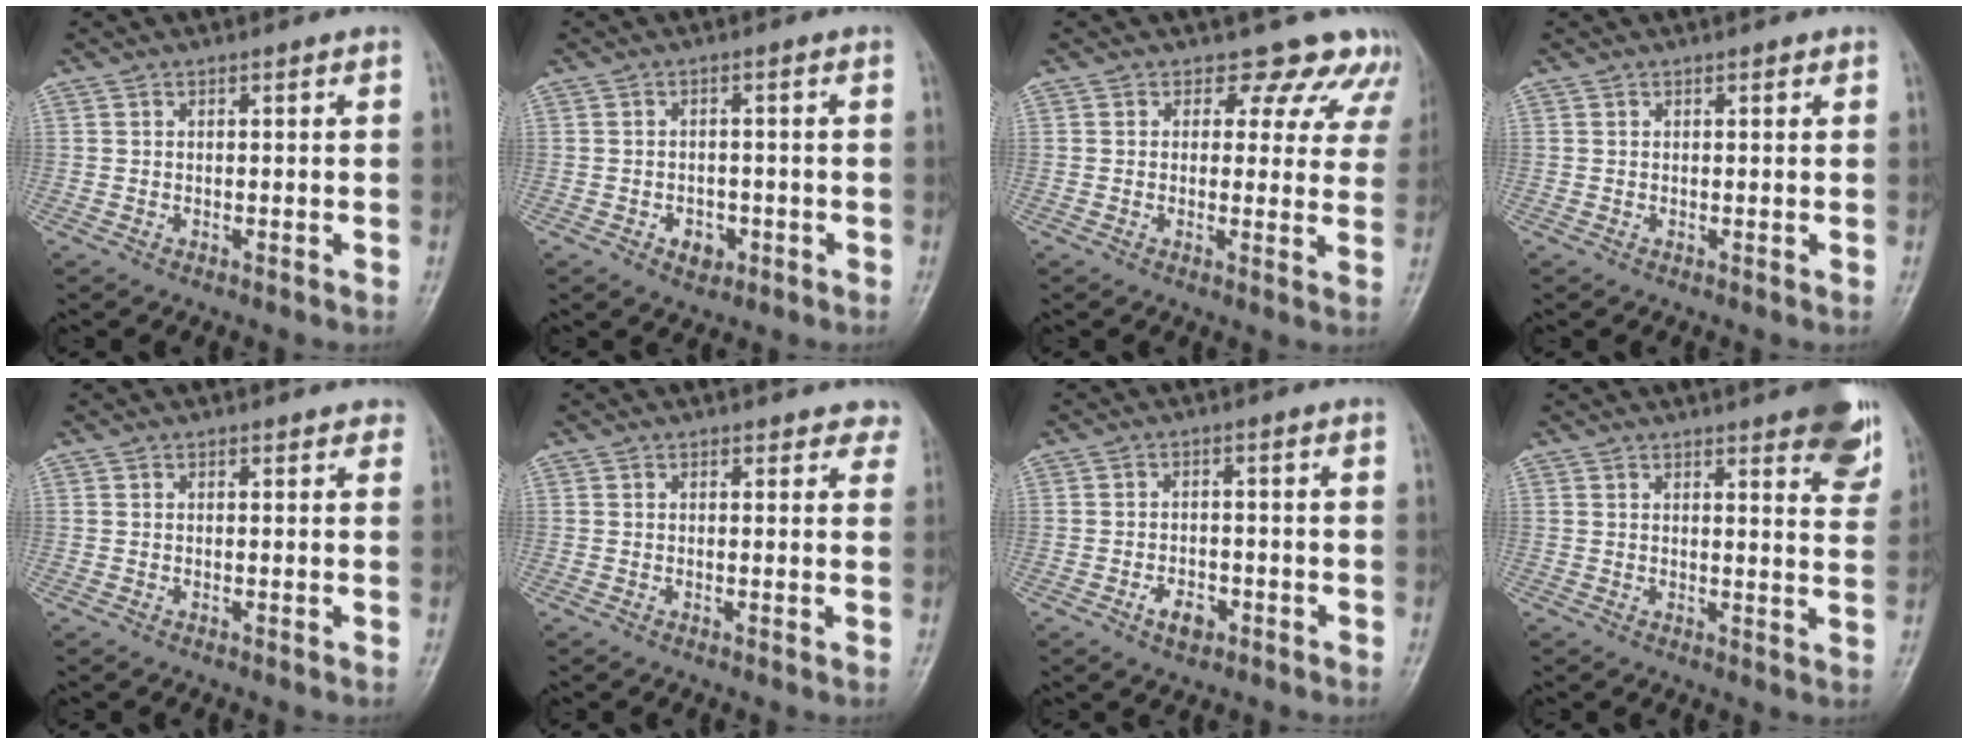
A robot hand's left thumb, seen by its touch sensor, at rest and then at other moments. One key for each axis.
{"total": 3.5, "fx": -1.5, "fy": 2.7, "fz": 1.8, "tx": -0.012, "ty": 0.008, "tz": -0.017}
{"total": 9.6, "fx": 8.1, "fy": 5.1, "fz": 1.3, "tx": 0.042, "ty": -0.035, "tz": 0.061}
{"total": 0.9, "fx": 0.5, "fy": 0.4, "fz": 0.6, "tx": -0.003, "ty": -0.001, "tz": 0.004}
{"total": 1.5, "fx": 1.1, "fy": 0.8, "fz": 0.5, "tx": 0.010, "ty": -0.002, "tz": 0.006}
{"total": 3.7, "fx": 3.1, "fy": 1.8, "fz": 0.5, "tx": 0.034, "ty": -0.013, "tz": 0.018}
{"total": 4.0, "fx": -1.9, "fy": 2.5, "fz": 2.4, "tx": -0.031, "ty": 0.010, "tz": -0.032}
{"total": 11.1, "fx": 7.2, "fy": 3.0, "fz": 7.8, "tx": -0.065, "ty": -0.034, "tz": 0.080}